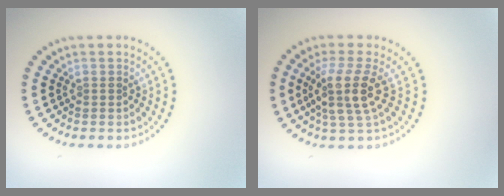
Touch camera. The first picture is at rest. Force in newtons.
{"total": 3.8, "press": 3.1, "slide": 2.3}